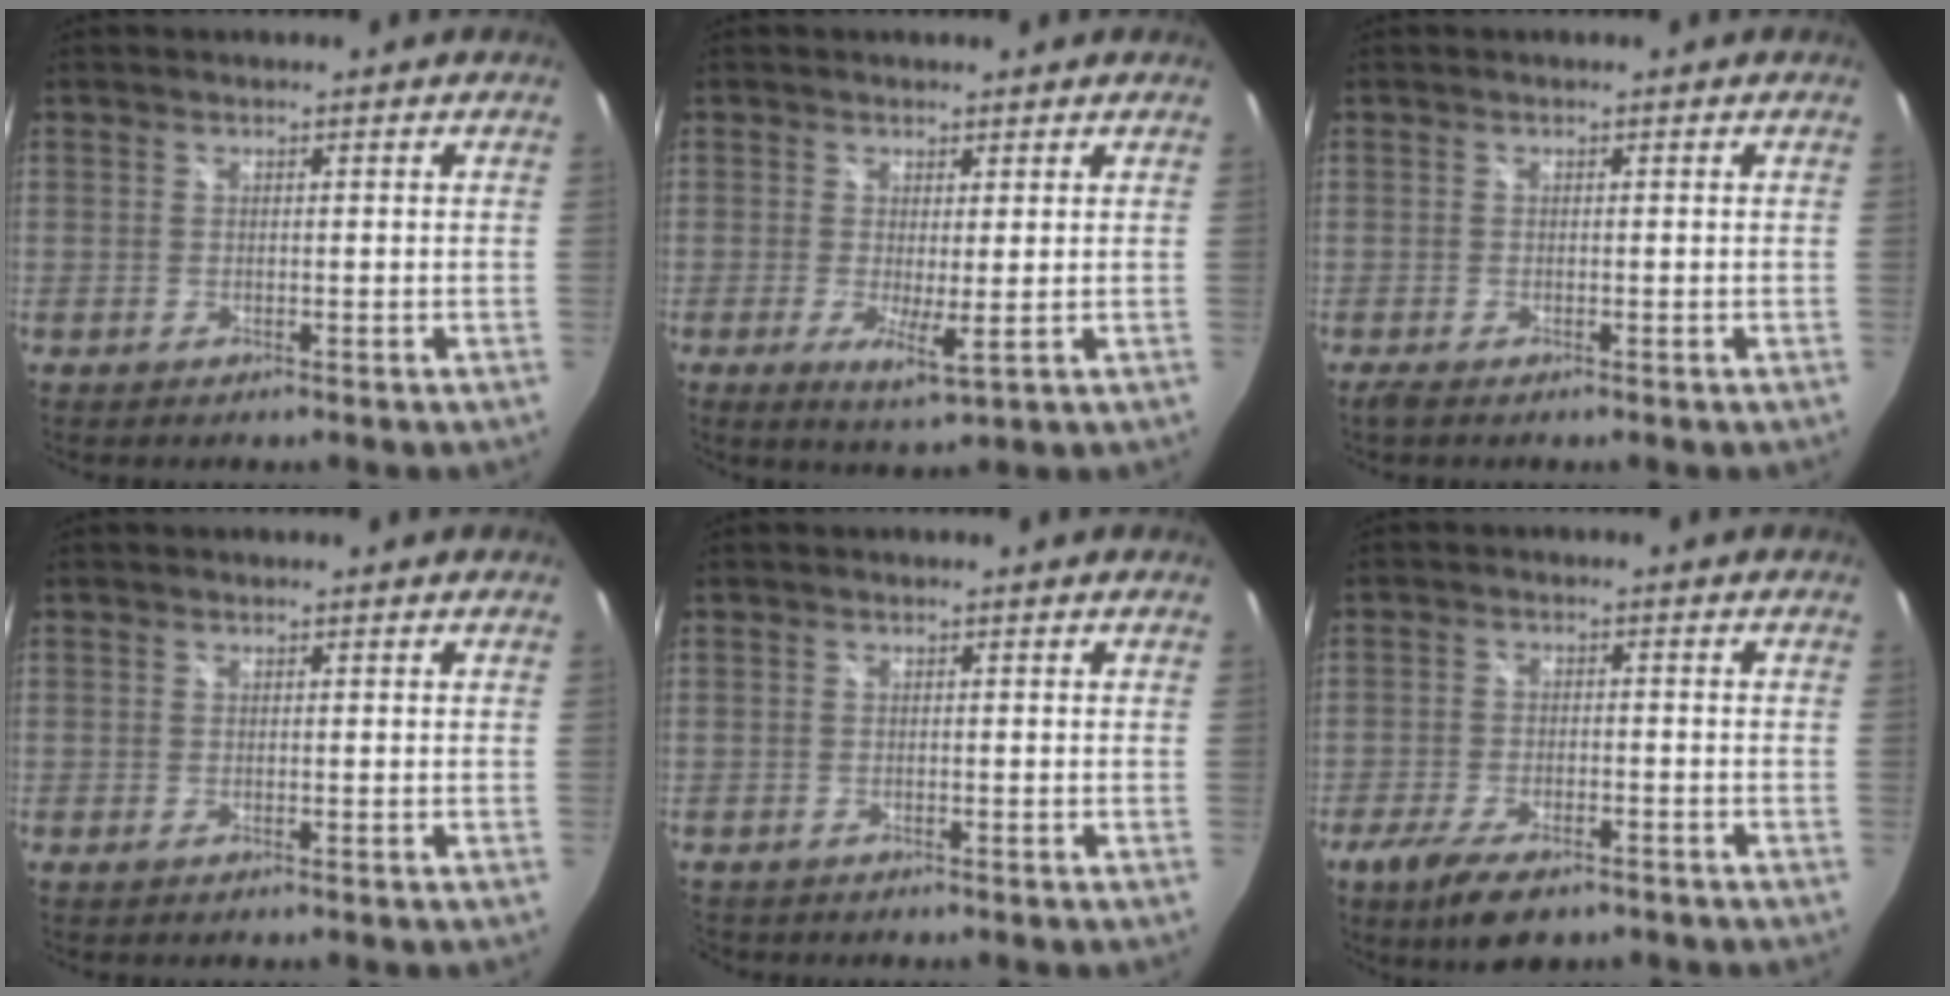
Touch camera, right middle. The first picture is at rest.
{"total": 4.2, "force": [-0.1, 0.7, 4.1], "torque": [-0.071, -0.015, 0.000]}
{"total": 1.1, "force": [-0.8, 0.1, 0.8], "torque": [-0.017, -0.004, -0.016]}
{"total": 0.0}
{"total": 1.6, "force": [-1.2, 1.0, -0.1], "torque": [-0.005, 0.001, -0.023]}
{"total": 9.9, "force": [-7.0, 3.7, 5.9], "torque": [-0.136, -0.025, -0.116]}